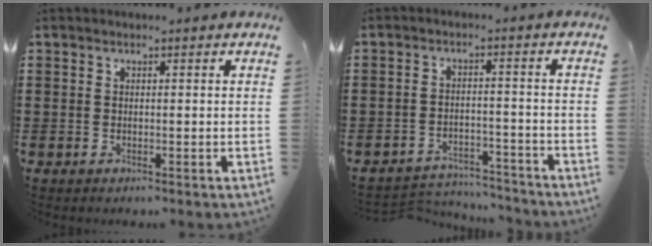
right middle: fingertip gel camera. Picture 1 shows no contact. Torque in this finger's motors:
{"motor_torque": [-0.11, -0.08, -0.28, -0.09]}